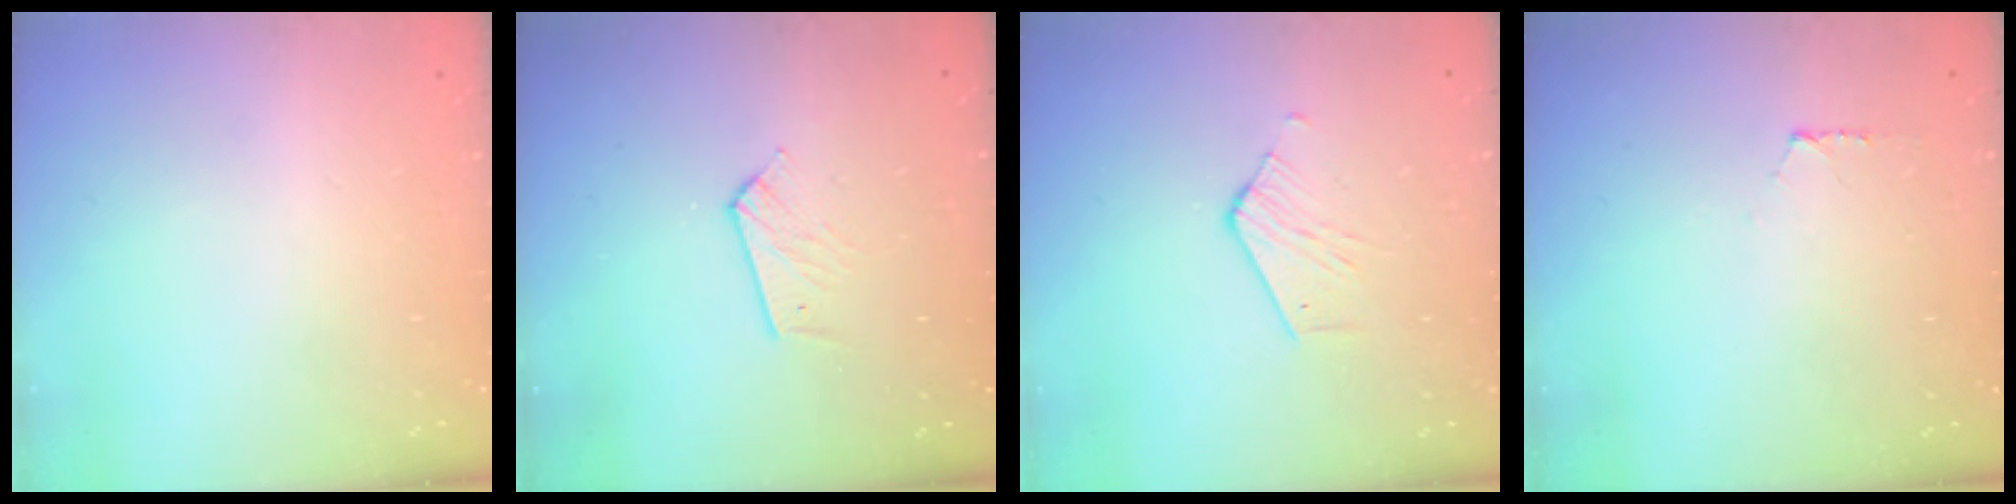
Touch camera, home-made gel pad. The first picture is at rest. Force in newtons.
{"total": 4.0, "press": 4.0, "slide": 0.3}
{"total": 2.5, "press": 2.5, "slide": 0.2}
{"total": 3.6, "press": 3.5, "slide": 0.4}